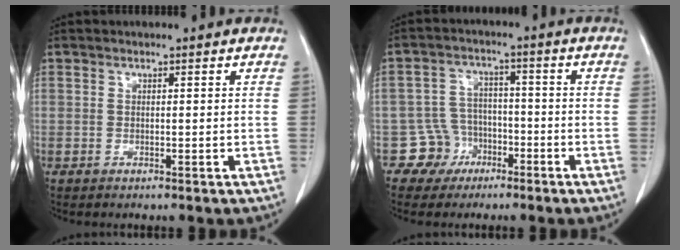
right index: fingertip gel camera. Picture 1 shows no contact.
{"total": 5.8, "force": [-2.9, 5.0, -0.3], "torque": [0.016, 0.017, -0.048]}